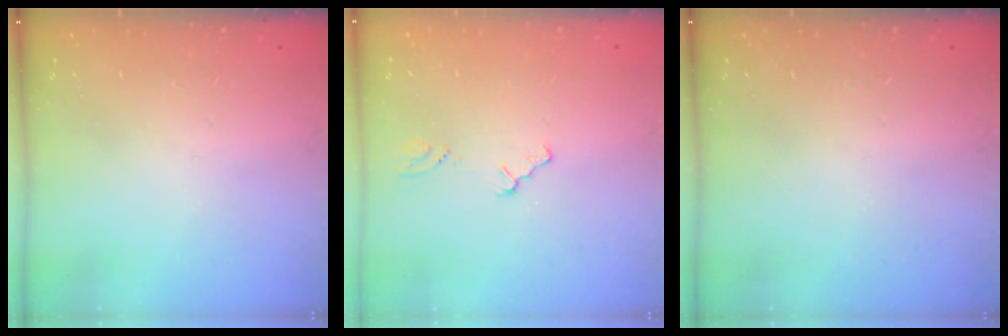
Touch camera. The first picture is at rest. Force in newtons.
{"total": 0.0}
{"total": 0.0}